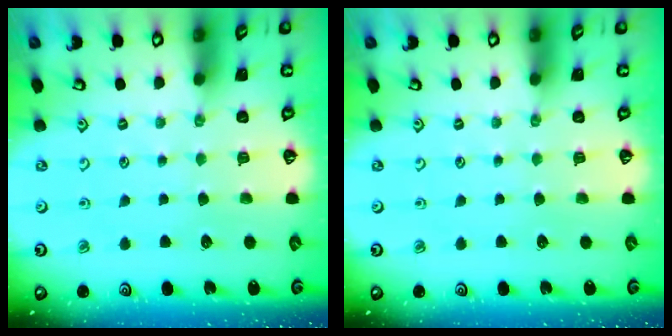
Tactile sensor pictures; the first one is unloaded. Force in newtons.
{"total": 0.0}